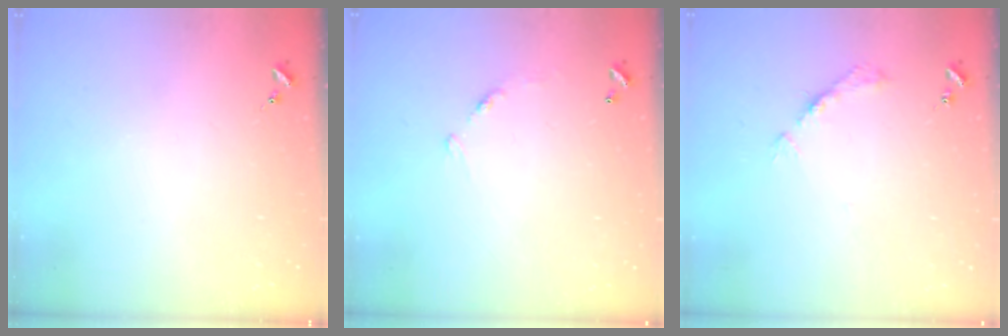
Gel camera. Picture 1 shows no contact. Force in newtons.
{"total": 6.8, "press": 6.8, "slide": 0.4}
{"total": 5.0, "press": 5.0, "slide": 0.7}